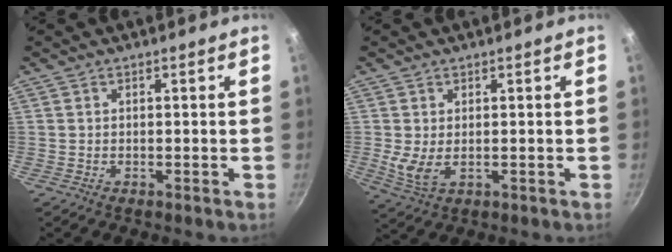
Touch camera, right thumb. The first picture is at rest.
{"total": 4.6, "force": [0.1, 2.6, 3.9], "torque": [-0.075, -0.012, 0.013]}